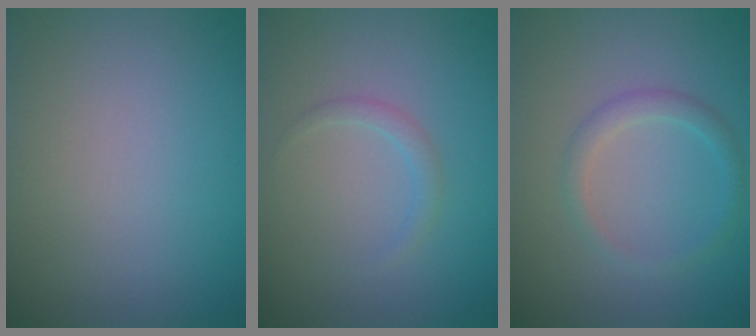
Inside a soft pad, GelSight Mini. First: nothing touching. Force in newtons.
{"total": 1.1, "press": 1.1, "slide": 0.1}
{"total": 1.7, "press": 1.7, "slide": 0.1}